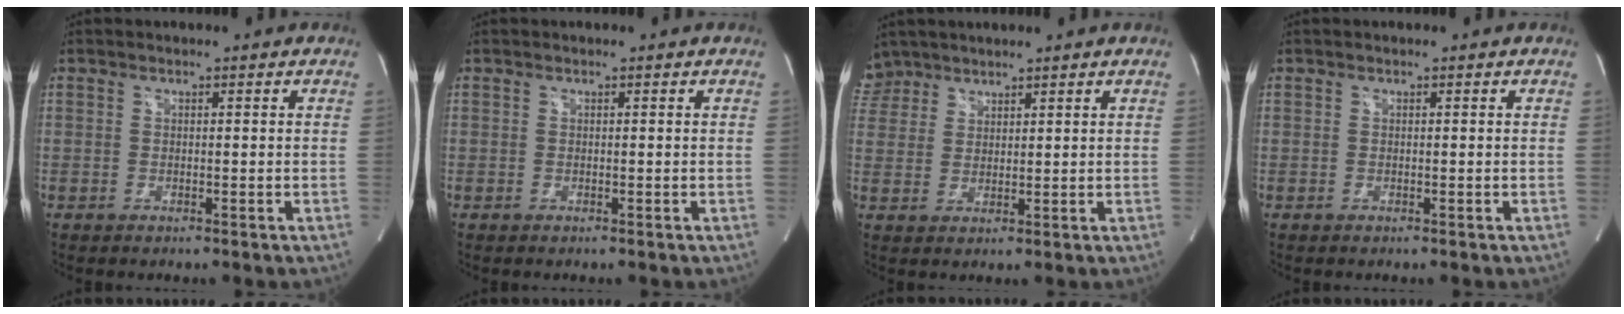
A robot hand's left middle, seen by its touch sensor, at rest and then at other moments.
{"total": 0.0}
{"total": 5.0, "force": [4.2, 2.7, -0.3], "torque": [0.010, 0.011, 0.085]}
{"total": 0.0}